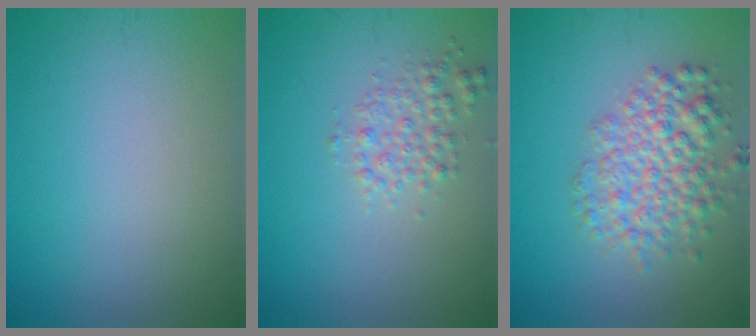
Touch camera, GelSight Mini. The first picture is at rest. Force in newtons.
{"total": 2.2, "press": 2.2, "slide": 0.0}
{"total": 5.2, "press": 5.2, "slide": 0.2}